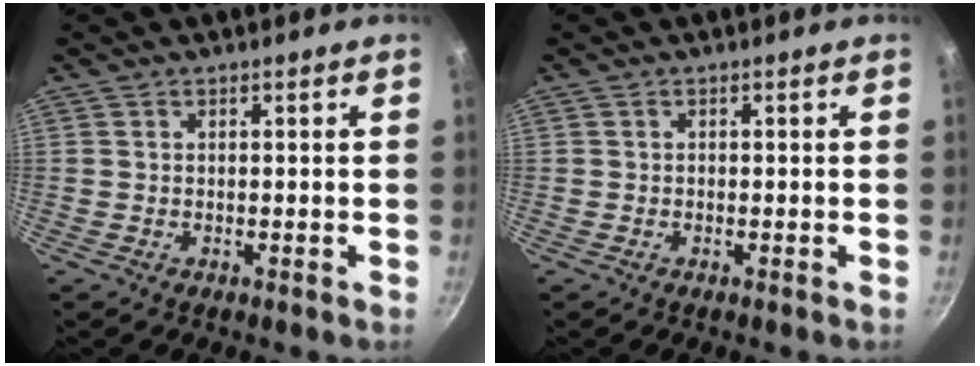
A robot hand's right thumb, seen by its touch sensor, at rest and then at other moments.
{"total": 0.0}